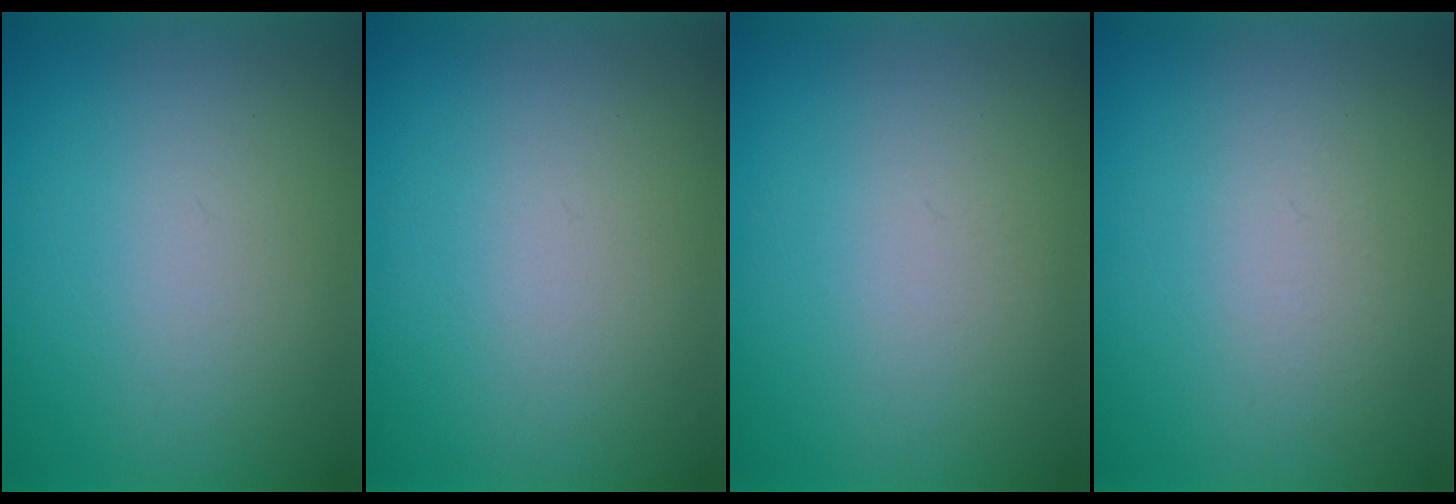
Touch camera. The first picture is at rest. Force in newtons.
{"total": 0.0}
{"total": 1.2}
{"total": 1.4}